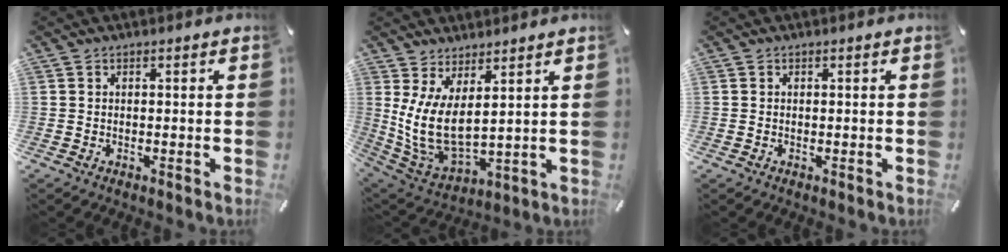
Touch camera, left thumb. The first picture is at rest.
{"total": 10.4, "force": [3.2, 5.1, 8.5], "torque": [-0.191, -0.039, 0.066]}
{"total": 0.0}